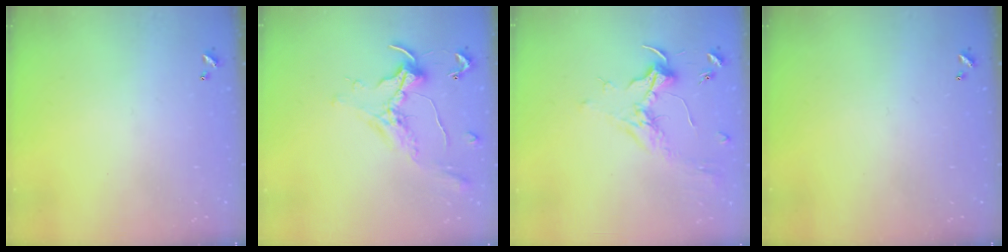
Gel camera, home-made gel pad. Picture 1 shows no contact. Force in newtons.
{"total": 1.1, "press": 1.0, "slide": 0.4}
{"total": 1.9, "press": 1.7, "slide": 0.7}
{"total": 0.0}